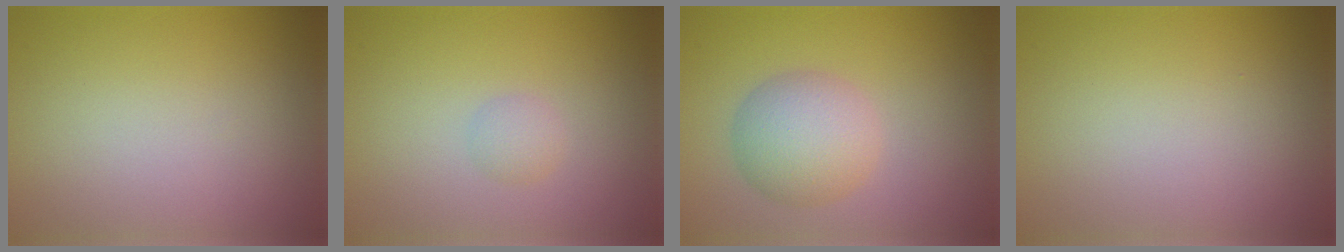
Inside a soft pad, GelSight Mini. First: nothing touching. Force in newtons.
{"total": 1.2, "press": 1.2, "slide": 0.0}
{"total": 4.5, "press": 4.5, "slide": 0.2}
{"total": 0.0}